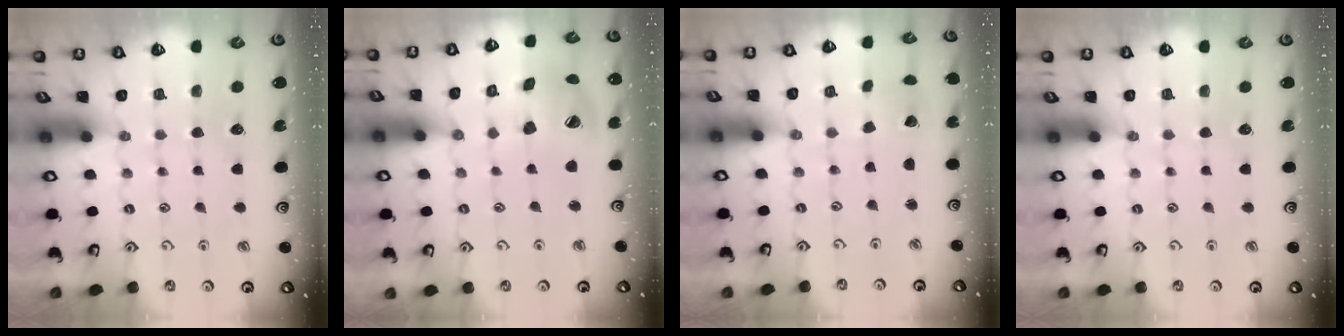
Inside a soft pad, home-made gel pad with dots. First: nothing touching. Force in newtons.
{"total": 14.6, "press": 14.4, "slide": 2.3}
{"total": 2.7, "press": 2.7, "slide": 0.0}
{"total": 0.0}